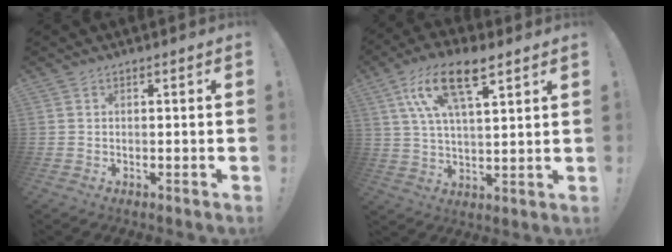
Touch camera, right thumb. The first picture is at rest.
{"total": 15.4, "force": [8.2, 6.1, 11.5], "torque": [-0.213, -0.021, 0.140]}